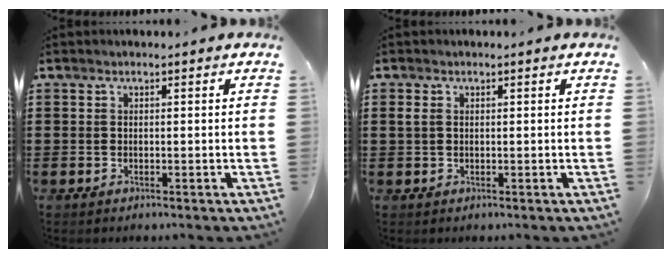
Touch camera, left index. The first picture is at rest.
{"total": 1.3, "force": [0.3, 0.8, 1.0], "torque": [-0.029, 0.002, 0.003]}